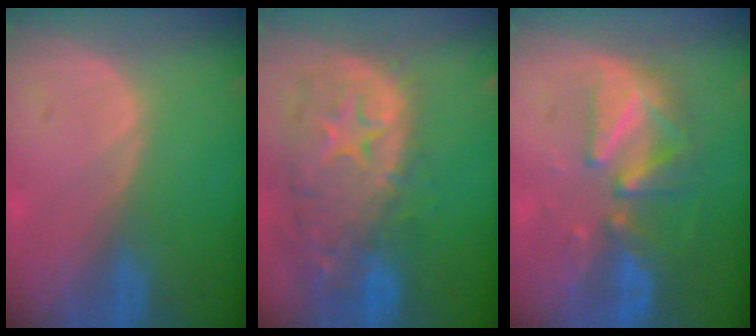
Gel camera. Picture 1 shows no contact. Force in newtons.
{"total": 13.8, "press": 11.1, "slide": 8.1}
{"total": 8.7, "press": 8.2, "slide": 3.0}